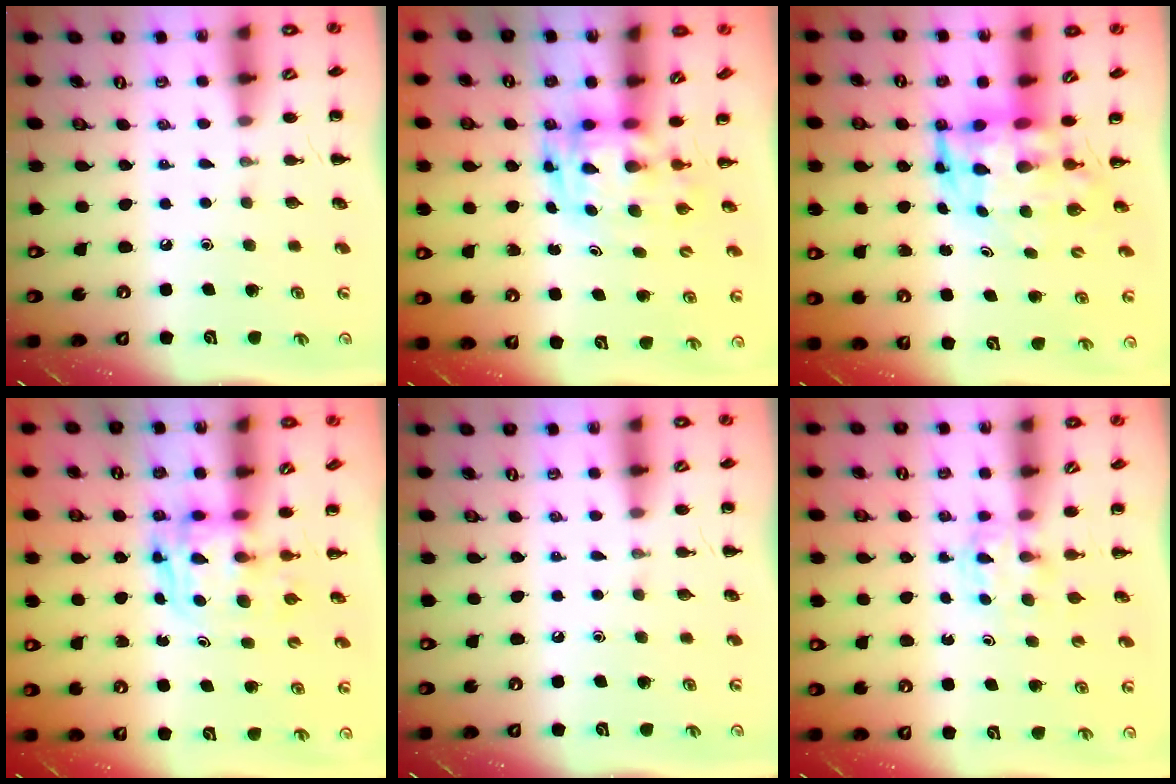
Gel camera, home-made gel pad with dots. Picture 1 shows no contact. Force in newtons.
{"total": 3.0, "press": 3.0, "slide": 0.6}
{"total": 5.7, "press": 5.5, "slide": 1.8}
{"total": 2.7, "press": 2.7, "slide": 0.2}
{"total": 0.0}
{"total": 2.6, "press": 2.4, "slide": 1.1}